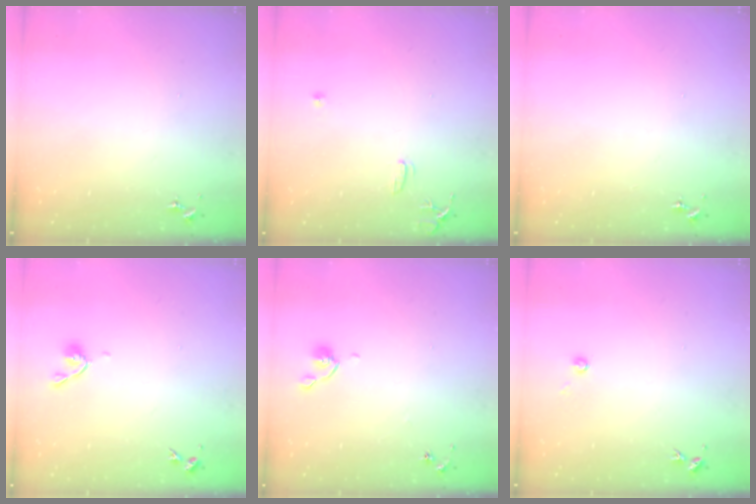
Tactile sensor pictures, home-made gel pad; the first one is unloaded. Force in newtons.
{"total": 8.5, "press": 8.5, "slide": 0.8}
{"total": 0.0}
{"total": 5.3, "press": 5.2, "slide": 1.1}
{"total": 4.4, "press": 4.3, "slide": 0.8}
{"total": 3.5, "press": 3.5, "slide": 0.2}